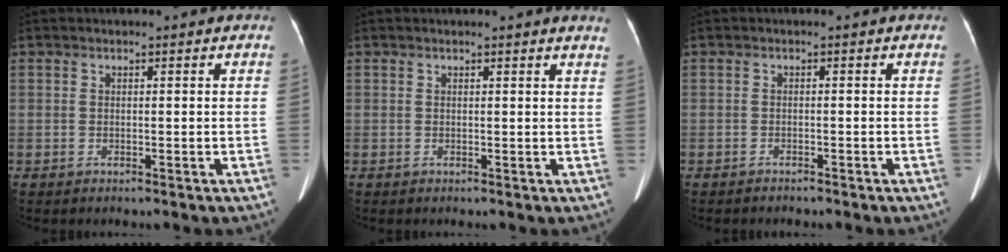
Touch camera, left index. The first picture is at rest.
{"total": 2.3, "force": [2.2, -0.4, 0.7], "torque": [-0.014, -0.008, 0.011]}
{"total": 1.2, "force": [-1.2, 0.2, 0.0], "torque": [-0.007, -0.004, -0.016]}